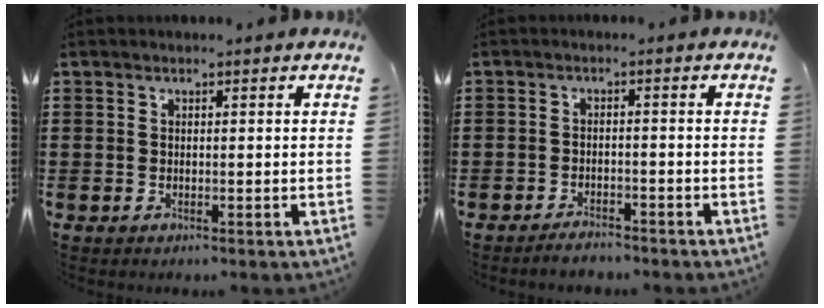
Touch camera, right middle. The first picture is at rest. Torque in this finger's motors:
{"motor_torque": [-0.02, 0.02, -0.10, 0.00]}